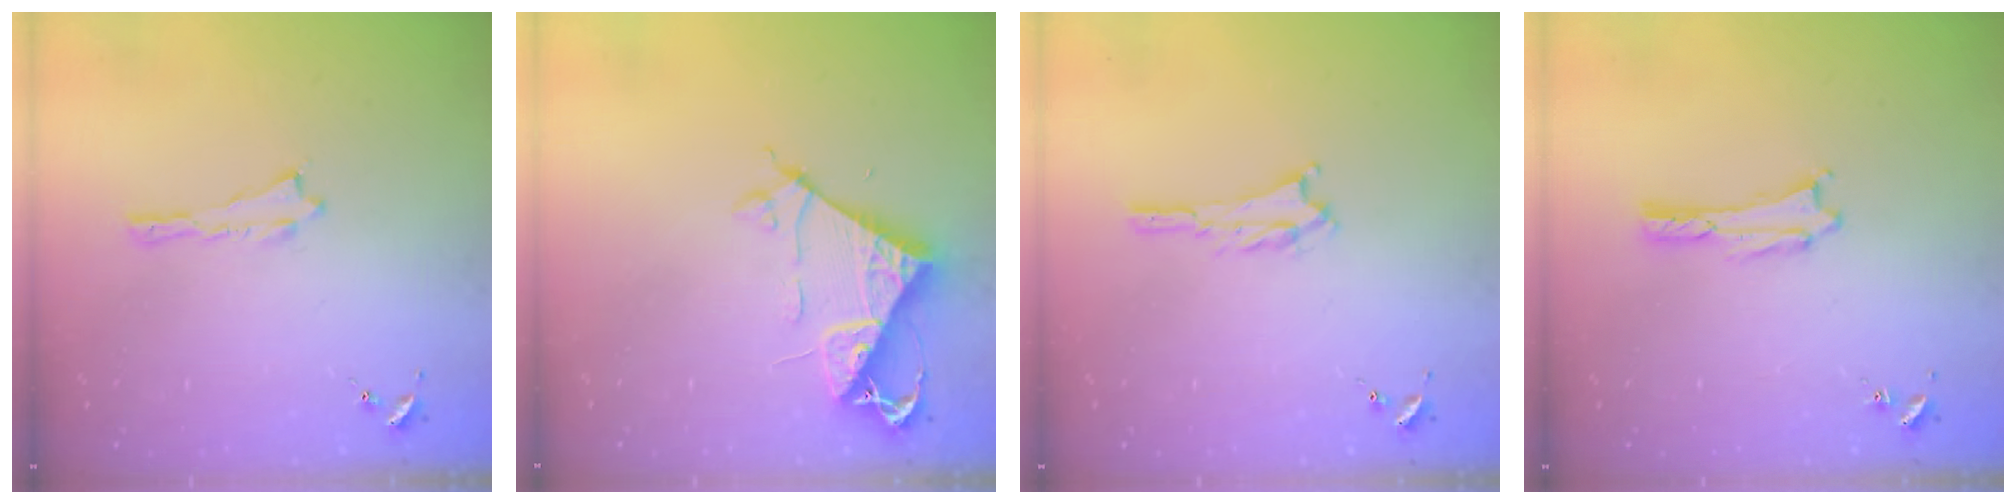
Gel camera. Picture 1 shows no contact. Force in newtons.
{"total": 7.5, "press": 7.5, "slide": 0.5}
{"total": 1.5, "press": 1.5, "slide": 0.3}
{"total": 1.1, "press": 1.1, "slide": 0.1}